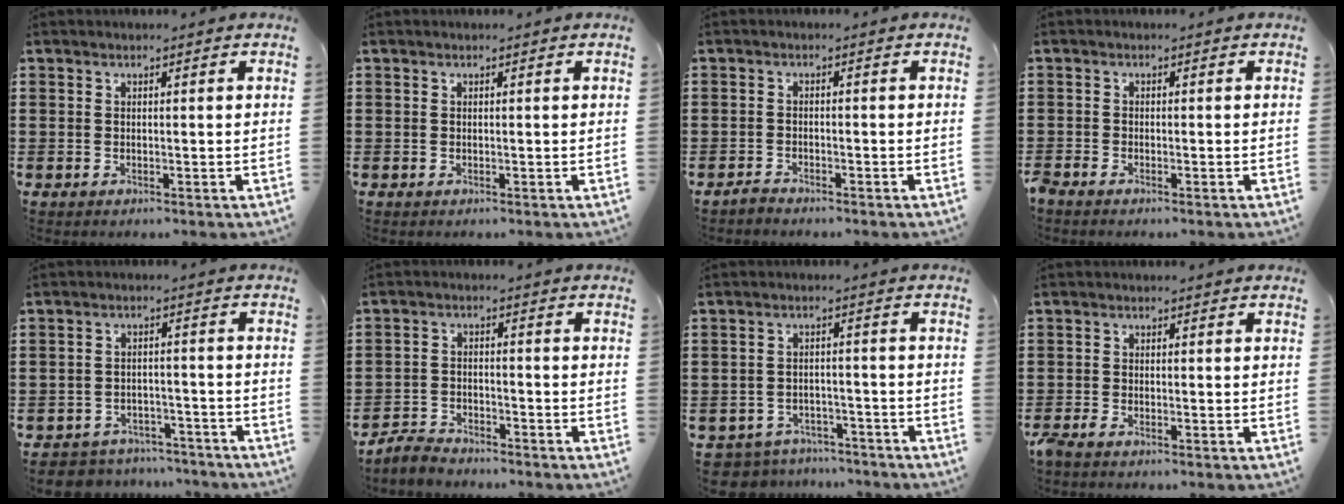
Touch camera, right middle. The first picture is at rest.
{"total": 0.0}
{"total": 1.5, "force": [-1.4, 0.0, 0.2], "torque": [-0.010, -0.002, -0.028]}
{"total": 1.0, "force": [-0.9, 0.1, 0.3], "torque": [-0.016, -0.006, -0.019]}
{"total": 4.1, "force": [-4.0, 0.6, -0.1], "torque": [-0.005, 0.003, -0.085]}
{"total": 3.3, "force": [-3.3, 0.4, 0.3], "torque": [-0.025, -0.002, -0.073]}
{"total": 4.2, "force": [-4.2, 0.5, -0.2], "torque": [-0.011, -0.001, -0.090]}
{"total": 1.5, "force": [-1.3, 0.2, 0.7], "torque": [-0.029, -0.007, -0.029]}